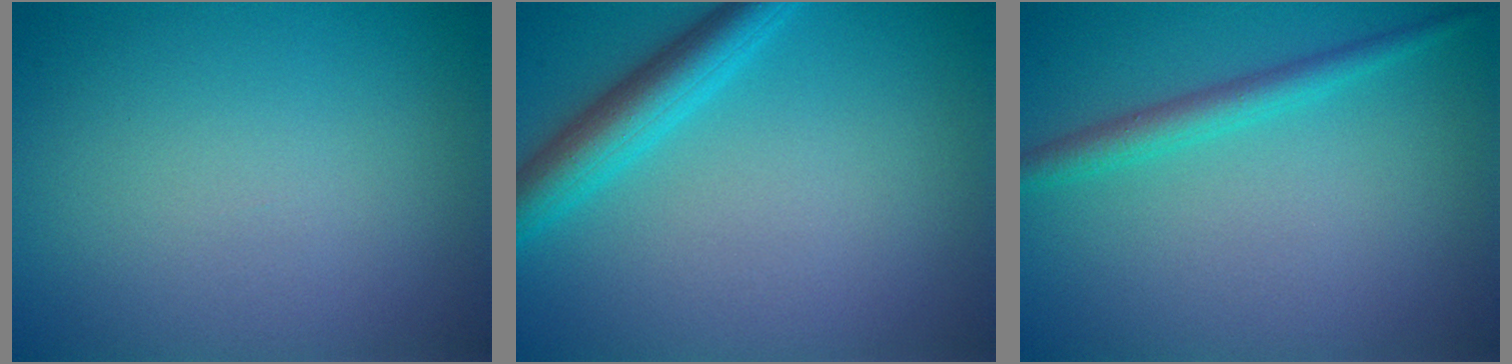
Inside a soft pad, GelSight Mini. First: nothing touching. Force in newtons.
{"total": 4.1, "press": 4.1, "slide": 0.3}
{"total": 2.3, "press": 2.3, "slide": 0.1}